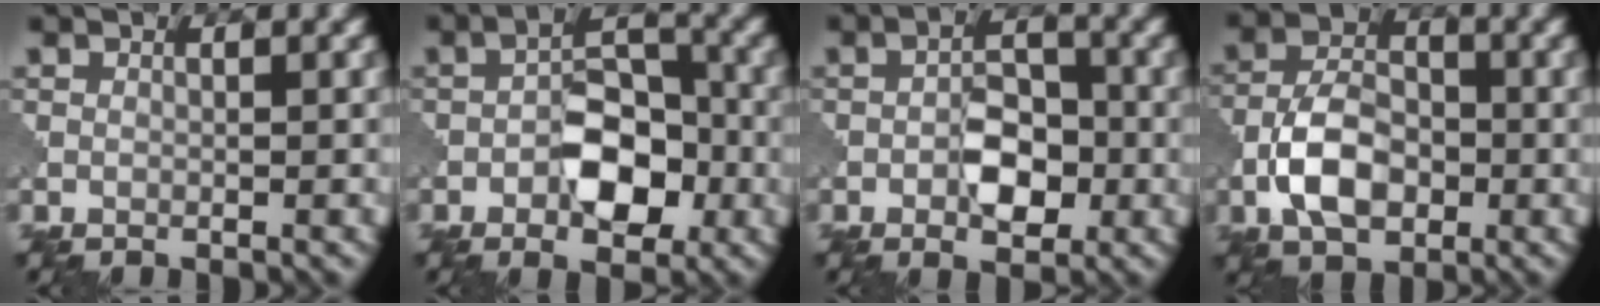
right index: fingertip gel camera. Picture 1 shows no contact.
{"total": 5.0, "force": [-1.4, 2.9, 3.9], "torque": [-0.053, 0.010, -0.018]}
{"total": 3.6, "force": [-0.8, 2.1, 2.8], "torque": [-0.043, 0.008, -0.008]}
{"total": 5.9, "force": [-1.6, 3.9, 4.1], "torque": [-0.078, 0.006, -0.032]}